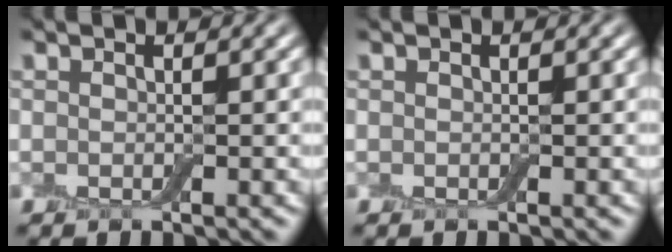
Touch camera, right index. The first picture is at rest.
{"total": 0.0}